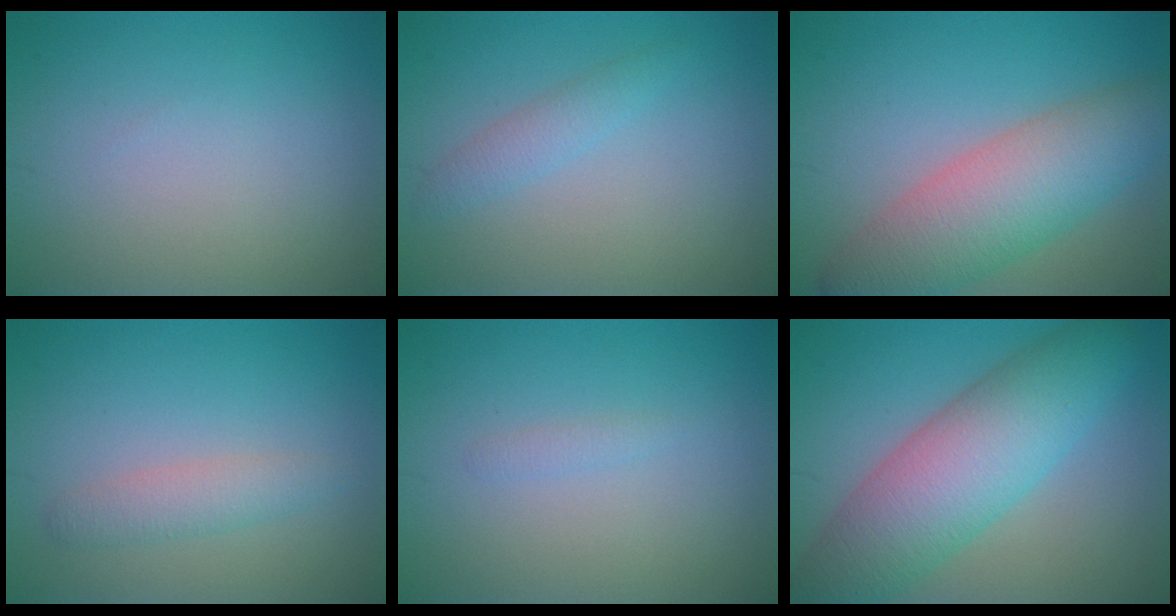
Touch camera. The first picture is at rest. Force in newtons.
{"total": 1.7, "press": 1.7, "slide": 0.1}
{"total": 8.0, "press": 8.0, "slide": 0.3}
{"total": 2.0, "press": 2.0, "slide": 0.1}
{"total": 0.6, "press": 0.6, "slide": 0.1}
{"total": 9.2, "press": 9.2, "slide": 0.2}